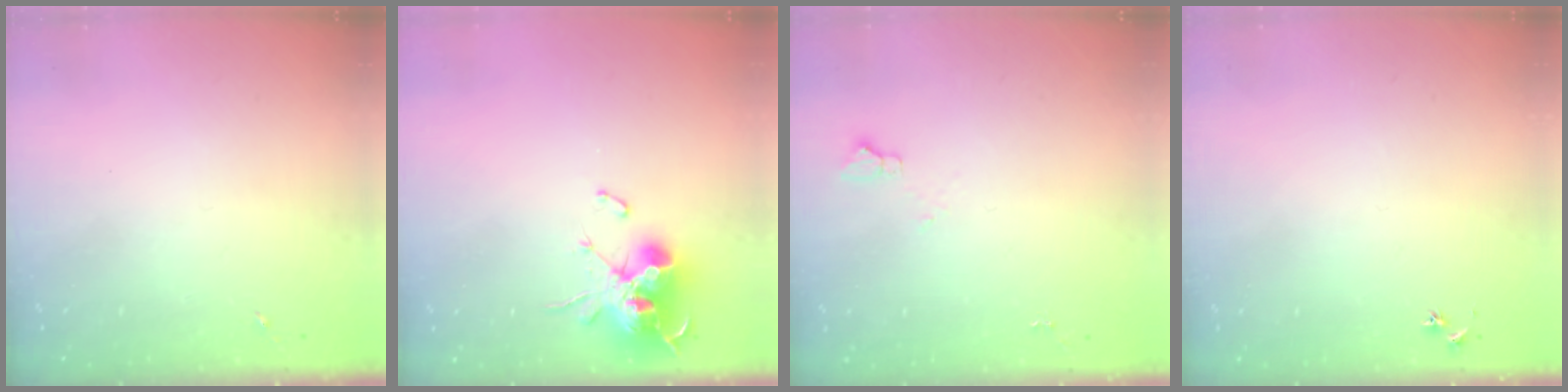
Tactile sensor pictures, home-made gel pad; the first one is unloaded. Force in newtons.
{"total": 15.7, "press": 15.7, "slide": 0.1}
{"total": 3.5, "press": 3.5, "slide": 0.4}
{"total": 2.5, "press": 2.5, "slide": 0.3}